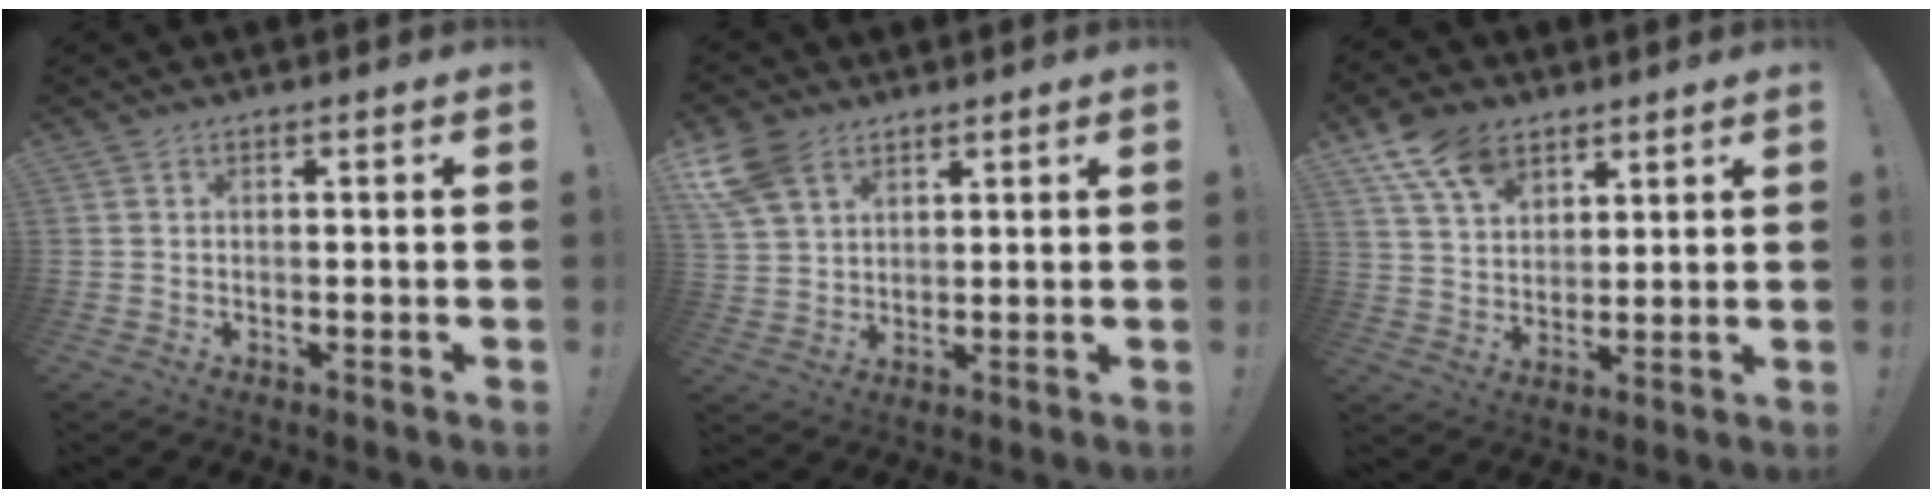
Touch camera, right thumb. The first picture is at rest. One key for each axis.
{"total": 10.0, "fx": 5.8, "fy": 6.4, "fz": 5.1, "tx": -0.116, "ty": -0.019, "tz": 0.117}
{"total": 12.3, "fx": 7.5, "fy": 7.7, "fz": 5.9, "tx": -0.098, "ty": -0.033, "tz": 0.145}